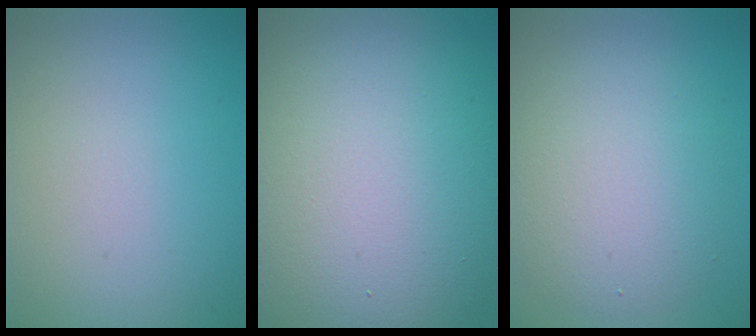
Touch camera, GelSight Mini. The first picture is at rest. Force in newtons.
{"total": 15.6, "press": 15.6, "slide": 1.1}
{"total": 5.3, "press": 5.3, "slide": 0.4}